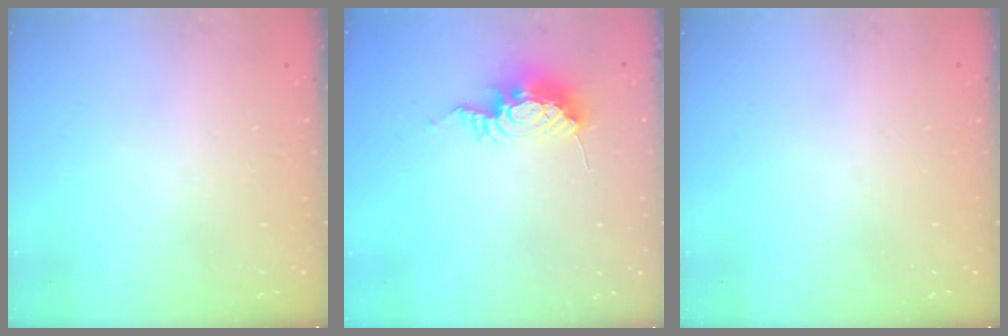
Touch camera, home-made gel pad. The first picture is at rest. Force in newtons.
{"total": 10.5, "press": 10.5, "slide": 0.2}
{"total": 0.0}